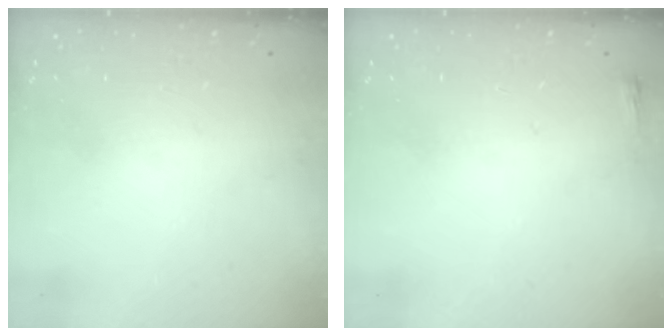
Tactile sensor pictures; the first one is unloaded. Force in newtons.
{"total": 2.0, "press": 2.0, "slide": 0.5}